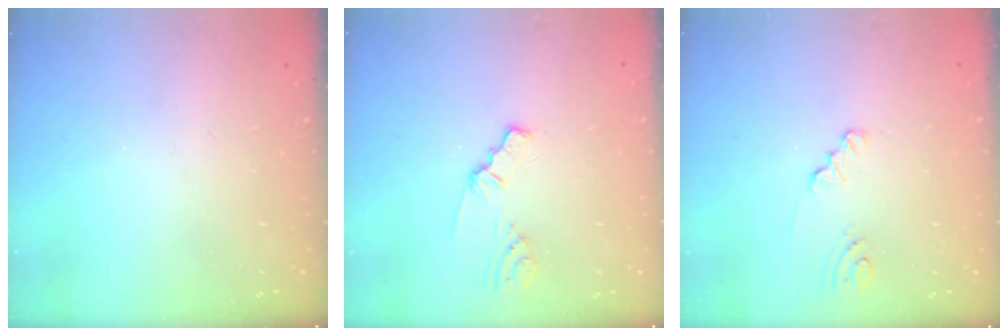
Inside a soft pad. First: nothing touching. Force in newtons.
{"total": 1.2, "press": 1.2, "slide": 0.2}
{"total": 1.7, "press": 1.7, "slide": 0.3}